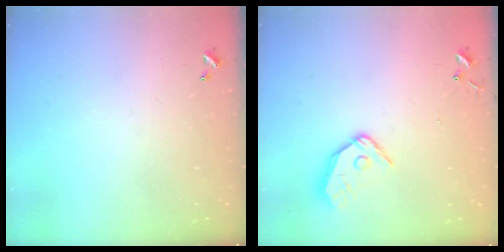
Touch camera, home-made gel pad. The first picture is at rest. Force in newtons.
{"total": 11.3, "press": 11.1, "slide": 1.6}